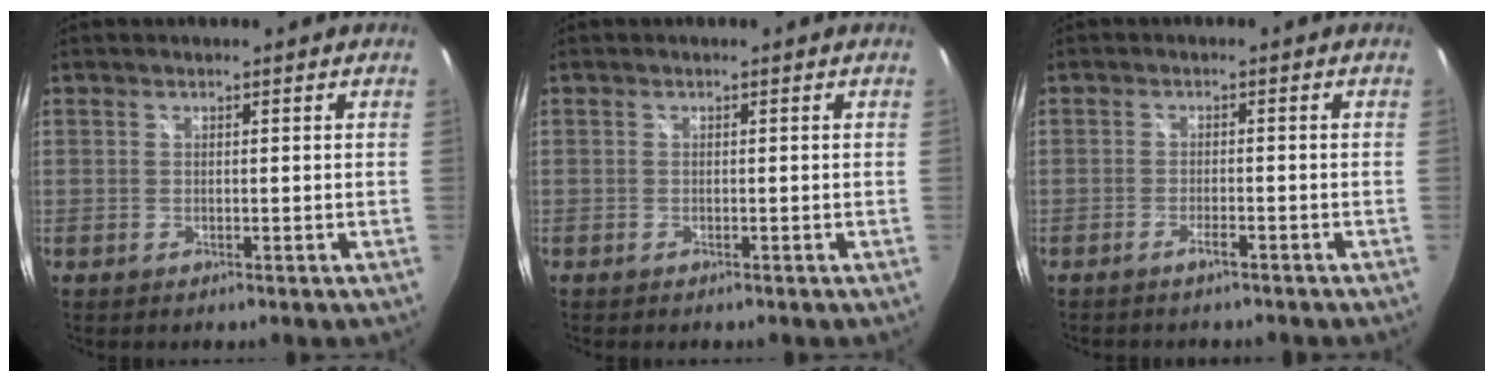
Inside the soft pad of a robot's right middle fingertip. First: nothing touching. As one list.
[{"total": 0.7, "force": [-0.6, 0.1, 0.3], "torque": [-0.006, 0.000, -0.009]}, {"total": 2.0, "force": [-1.8, 0.2, 0.9], "torque": [-0.025, 0.001, -0.031]}]